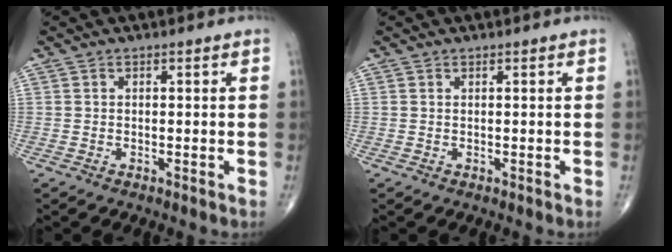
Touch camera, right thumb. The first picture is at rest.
{"total": 0.0}